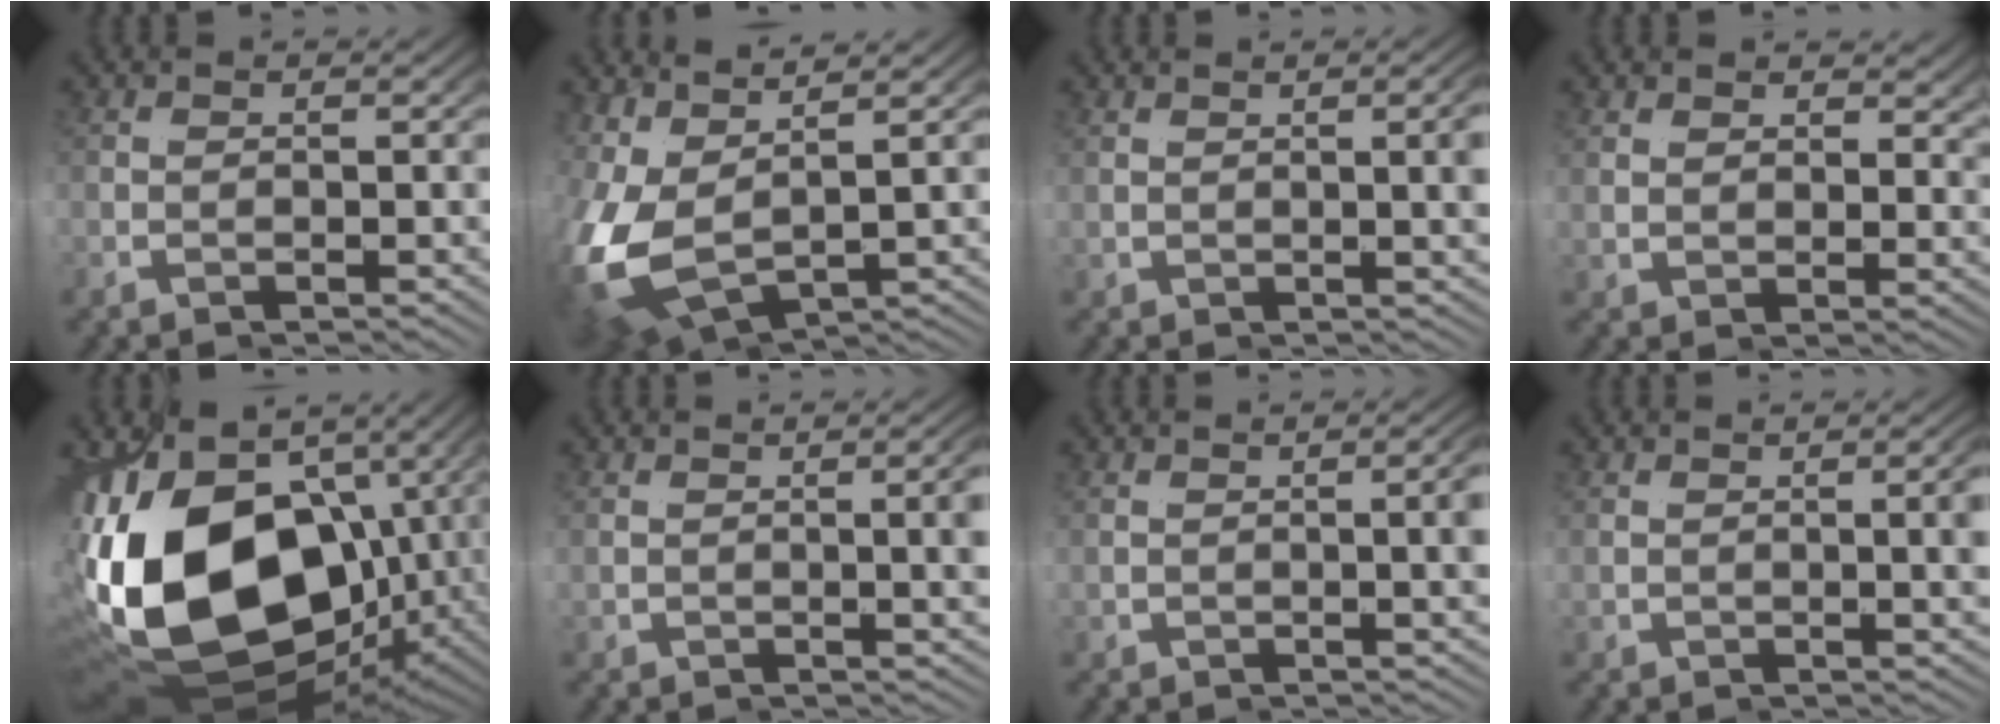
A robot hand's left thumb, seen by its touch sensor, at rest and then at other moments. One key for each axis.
{"total": 9.0, "fx": -2.1, "fy": 5.9, "fz": 6.5, "tx": -0.181, "ty": -0.044, "tz": -0.016}
{"total": 1.8, "fx": 0.5, "fy": -1.4, "fz": 1.0, "tx": -0.002, "ty": 0.013, "tz": 0.008}
{"total": 2.5, "fx": 2.0, "fy": 0.5, "fz": 1.4, "tx": -0.010, "ty": 0.007, "tz": 0.032}
{"total": 24.1, "fx": -3.5, "fy": 14.0, "fz": 19.3, "tx": -0.373, "ty": -0.052, "tz": -0.025}
{"total": 2.1, "fx": 0.6, "fy": -1.6, "fz": 1.2, "tx": -0.005, "ty": 0.015, "tz": 0.008}
{"total": 1.9, "fx": 0.4, "fy": -1.3, "fz": 1.3, "tx": -0.007, "ty": 0.013, "tz": 0.008}
{"total": 2.0, "fx": 0.7, "fy": -1.7, "fz": 1.0, "tx": 0.000, "ty": 0.014, "tz": 0.009}